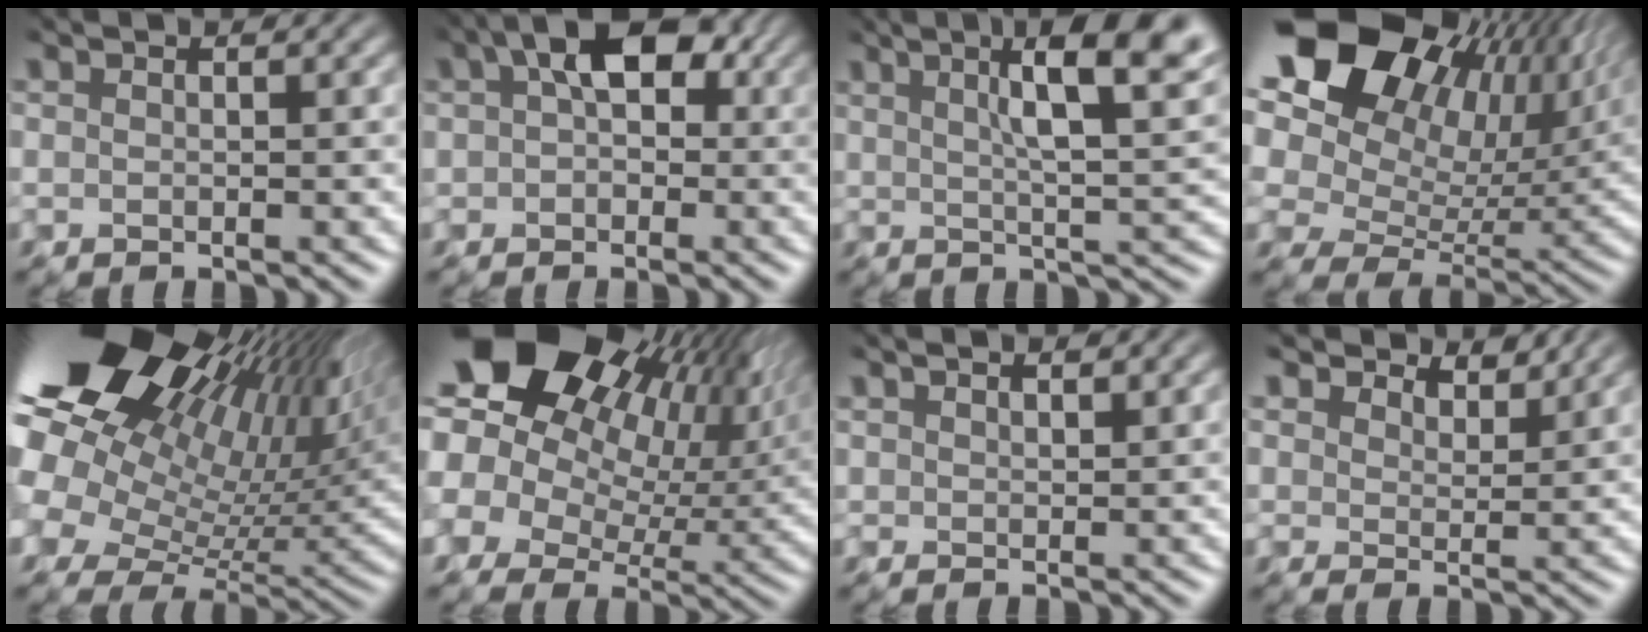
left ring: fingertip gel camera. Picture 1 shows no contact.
{"total": 5.6, "force": [1.8, 3.4, 4.0], "torque": [-0.053, 0.016, 0.009]}
{"total": 9.7, "force": [4.2, 2.6, 8.4], "torque": [-0.115, 0.017, 0.064]}
{"total": 17.5, "force": [9.5, 10.4, 10.4], "torque": [-0.210, 0.040, 0.166]}
{"total": 20.3, "force": [9.9, 10.8, 14.0], "torque": [-0.251, 0.048, 0.164]}
{"total": 18.7, "force": [7.8, 12.9, 11.0], "torque": [-0.202, 0.042, 0.135]}
{"total": 1.2, "force": [1.1, 0.3, 0.5], "torque": [-0.012, 0.001, 0.021]}
{"total": 4.5, "force": [4.0, 1.5, 1.2], "torque": [-0.034, -0.003, 0.059]}